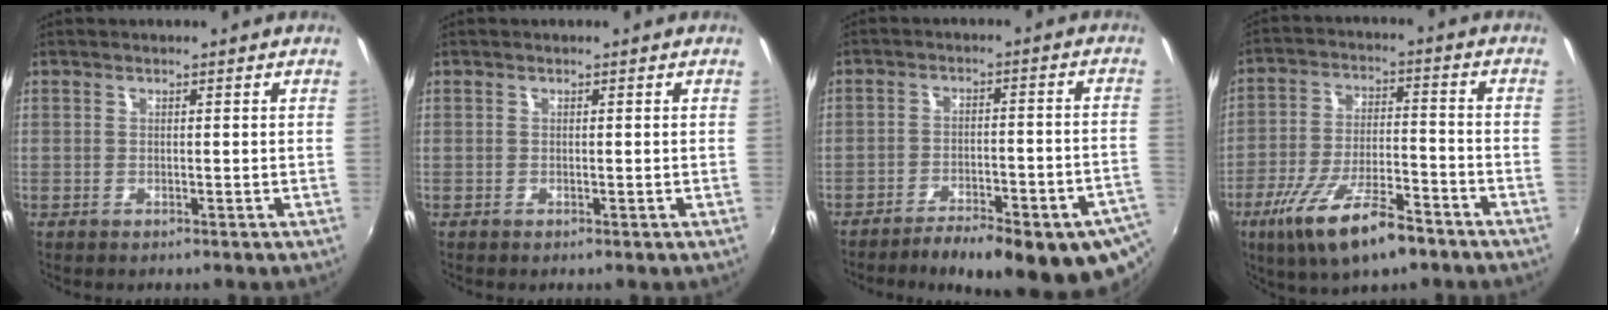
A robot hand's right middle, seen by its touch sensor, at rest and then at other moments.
{"total": 0.0}
{"total": 19.2, "force": [-13.4, 4.4, 13.0], "torque": [-0.198, -0.040, -0.171]}
{"total": 14.9, "force": [-9.5, 4.1, 10.8], "torque": [-0.218, -0.032, -0.165]}